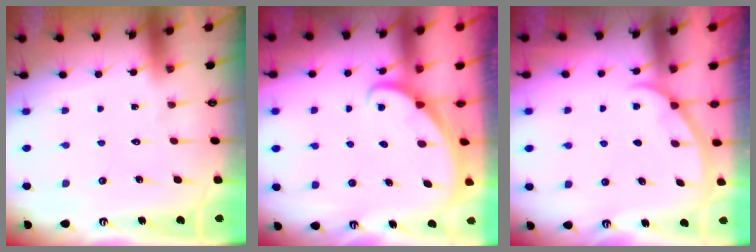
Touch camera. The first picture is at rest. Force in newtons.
{"total": 1.7, "press": 1.7, "slide": 0.0}
{"total": 0.8, "press": 0.8, "slide": 0.2}